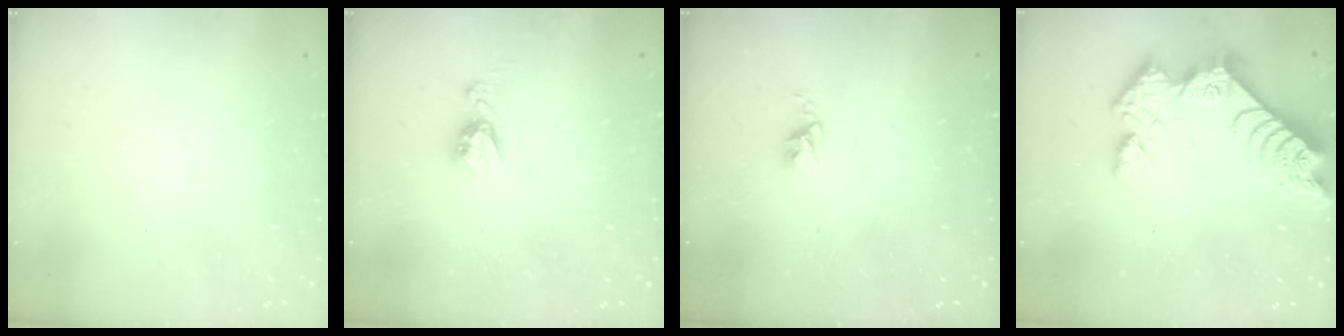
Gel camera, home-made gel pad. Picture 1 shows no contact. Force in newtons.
{"total": 5.0, "press": 4.9, "slide": 0.6}
{"total": 2.4, "press": 2.4, "slide": 0.3}
{"total": 12.8, "press": 12.8, "slide": 1.0}